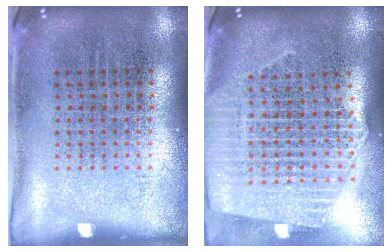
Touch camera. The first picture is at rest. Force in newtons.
{"total": 2.5, "press": 2.1, "slide": 1.3}